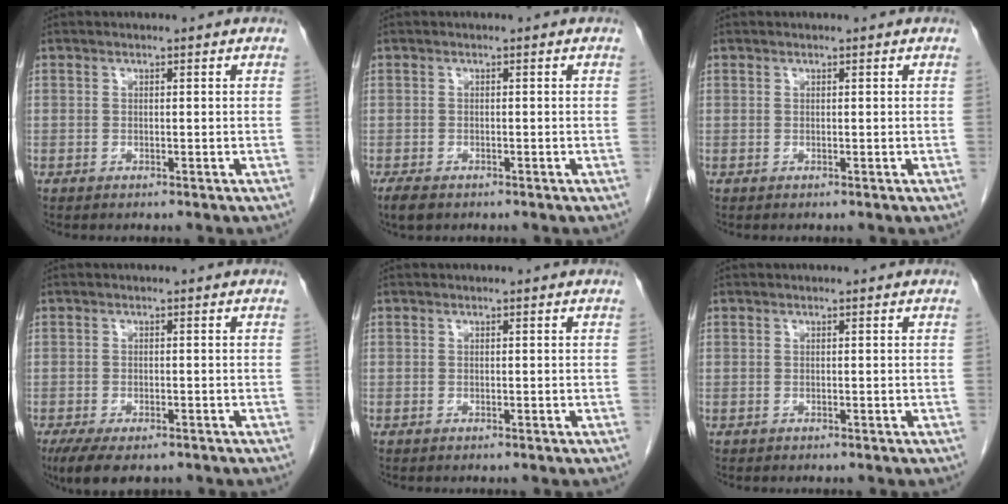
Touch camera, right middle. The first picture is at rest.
{"total": 2.6, "force": [-1.9, 1.2, 1.3], "torque": [-0.029, -0.004, -0.027]}
{"total": 0.0}
{"total": 6.8, "force": [-5.0, 2.6, 3.9], "torque": [-0.063, -0.012, -0.077]}
{"total": 0.0}
{"total": 0.0}